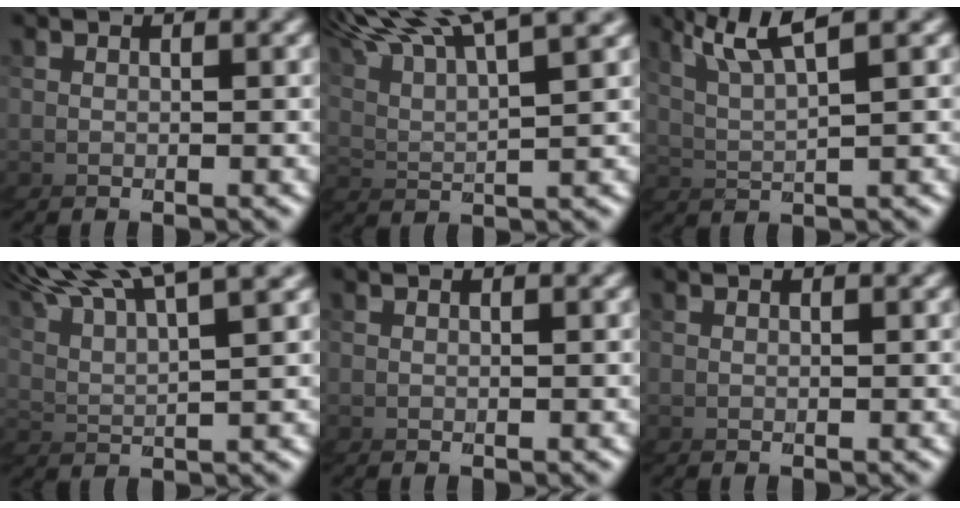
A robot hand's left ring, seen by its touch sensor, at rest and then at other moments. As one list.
[{"total": 5.9, "force": [5.8, -0.1, 0.8], "torque": [-0.062, 0.048, 0.071]}, {"total": 3.9, "force": [3.7, -1.1, 0.6], "torque": [-0.054, 0.027, 0.051]}, {"total": 5.6, "force": [5.5, 0.4, 0.9], "torque": [-0.063, 0.042, 0.068]}, {"total": 0.0}, {"total": 0.0}]